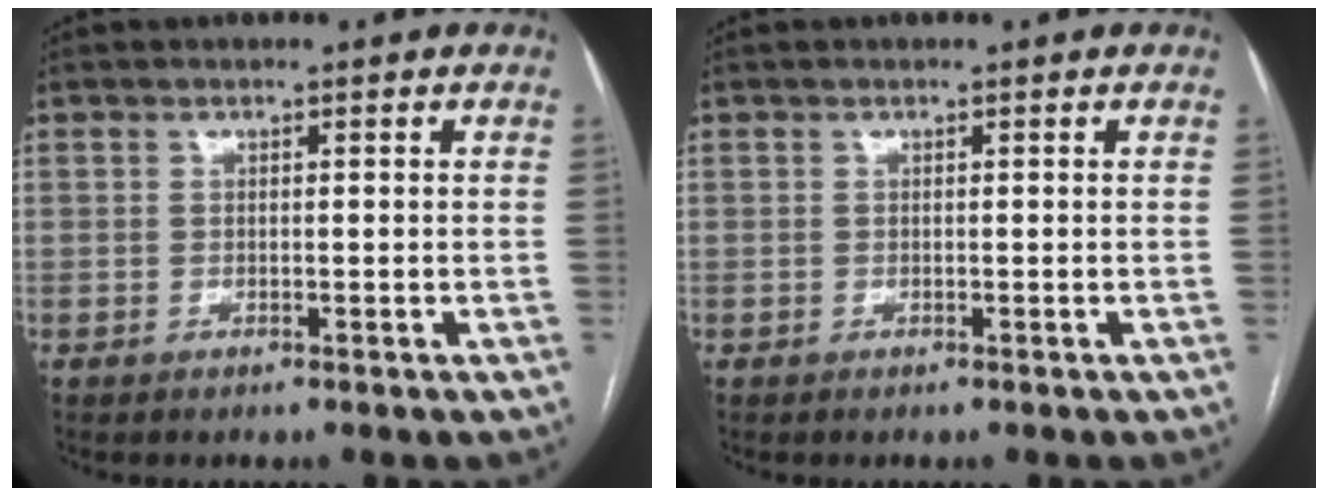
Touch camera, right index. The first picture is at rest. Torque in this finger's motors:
{"motor_torque": [0.00, 0.00, 0.00, 0.01]}